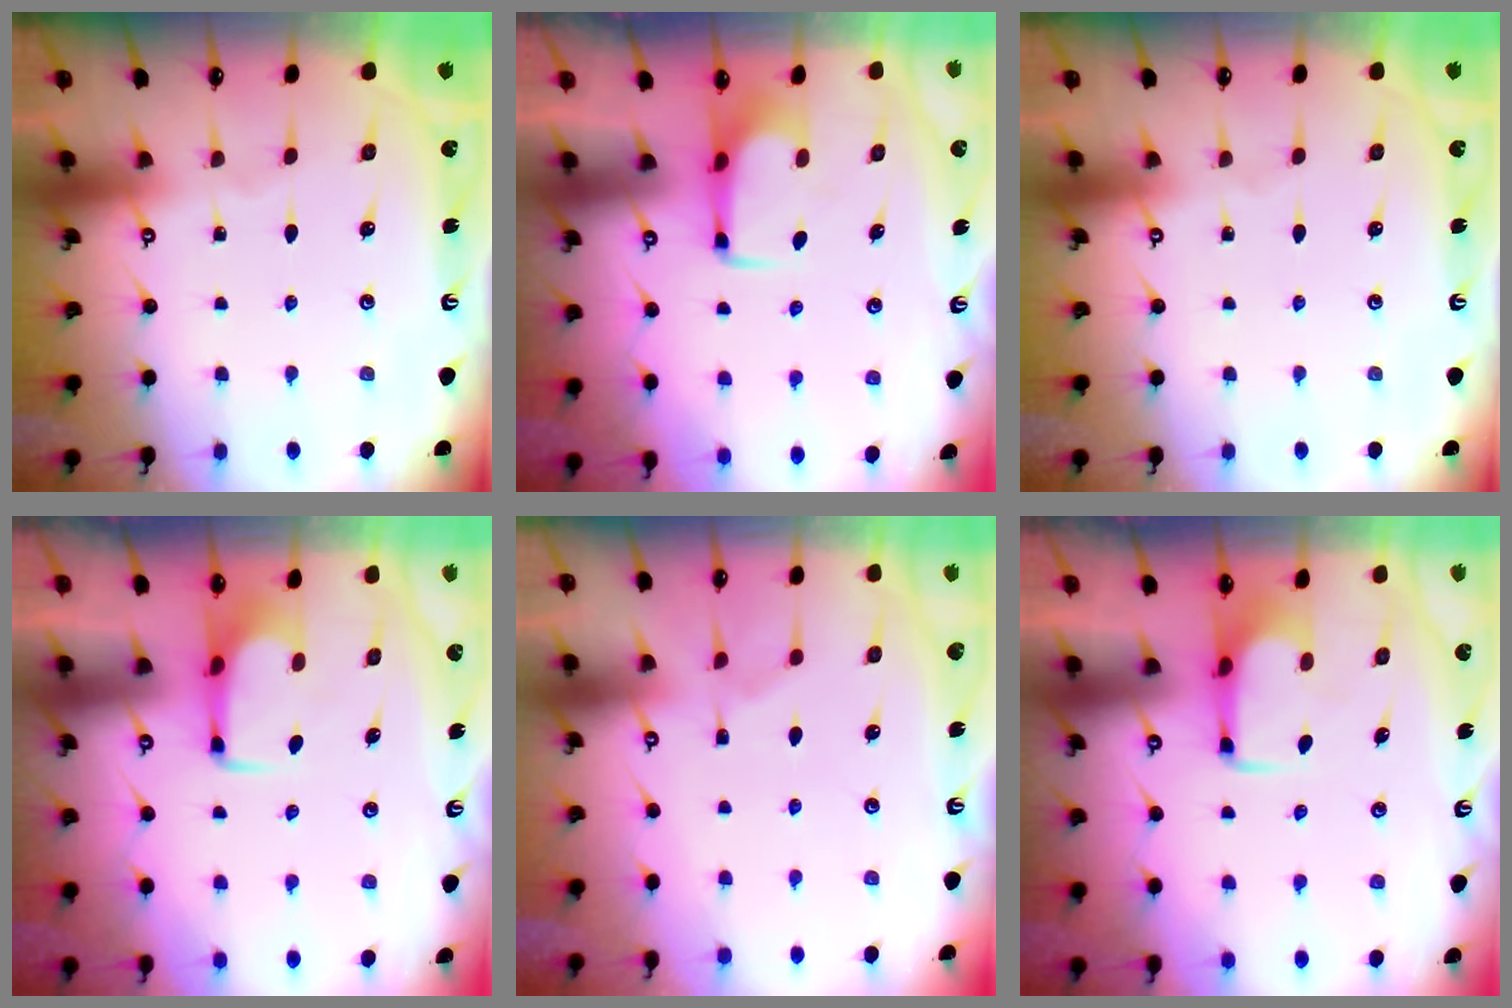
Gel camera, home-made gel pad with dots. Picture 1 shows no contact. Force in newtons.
{"total": 1.6, "press": 1.6, "slide": 0.5}
{"total": 0.0}
{"total": 1.7, "press": 1.6, "slide": 0.5}
{"total": 1.3, "press": 0.5, "slide": 1.2}
{"total": 2.1, "press": 2.1, "slide": 0.4}